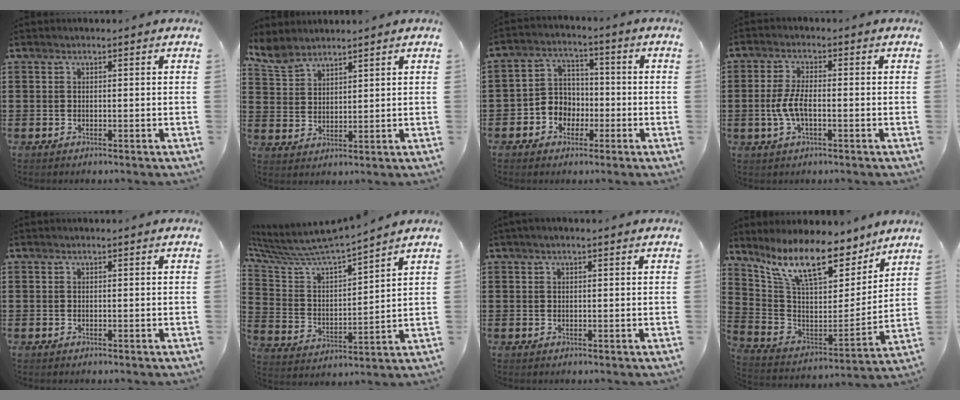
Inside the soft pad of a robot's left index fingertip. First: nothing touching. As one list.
[{"total": 4.7, "force": [4.3, 1.6, 1.2], "torque": [-0.039, -0.010, 0.082]}, {"total": 5.1, "force": [-2.0, 4.5, 1.4], "torque": [-0.047, 0.009, -0.042]}, {"total": 4.8, "force": [-1.0, 1.7, 4.4], "torque": [-0.103, -0.004, -0.025]}, {"total": 0.0}, {"total": 7.3, "force": [7.0, 0.5, 2.1], "torque": [-0.078, -0.055, 0.116]}, {"total": 0.8, "force": [0.4, 0.1, 0.6], "torque": [-0.013, 0.002, 0.007]}, {"total": 12.7, "force": [9.5, 3.3, 7.6], "torque": [-0.176, -0.052, 0.165]}]